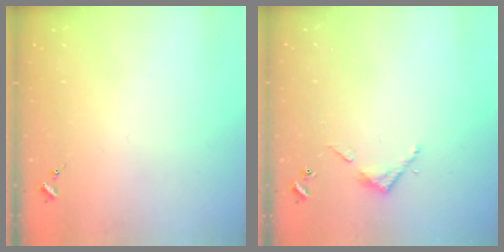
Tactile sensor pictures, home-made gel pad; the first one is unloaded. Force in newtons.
{"total": 3.5, "press": 3.5, "slide": 0.2}